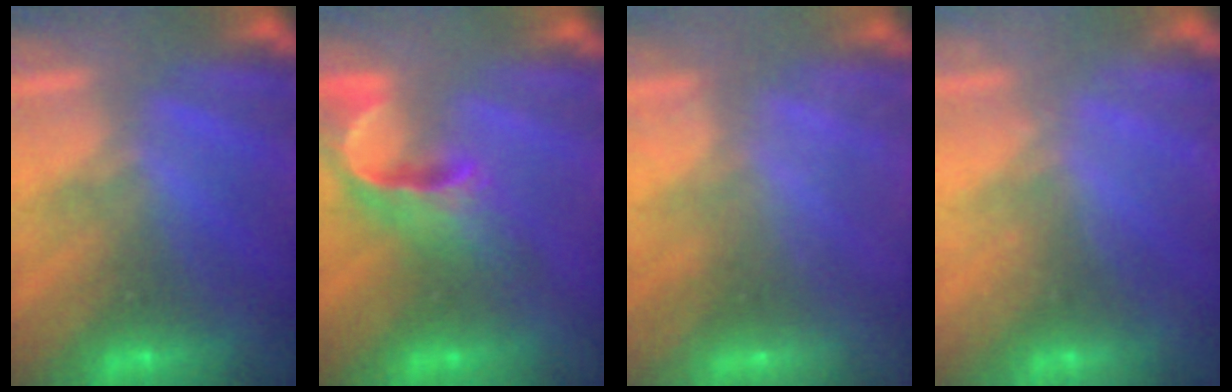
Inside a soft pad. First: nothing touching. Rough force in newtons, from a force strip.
{"total": 4.7}
{"total": 2.3}
{"total": 2.2}